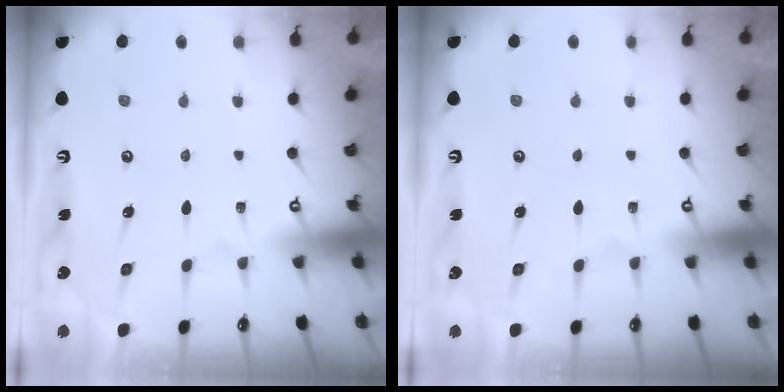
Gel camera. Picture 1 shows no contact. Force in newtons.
{"total": 0.0}